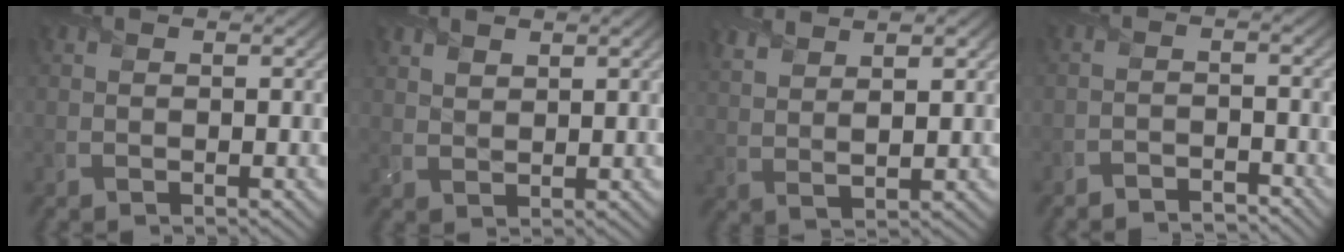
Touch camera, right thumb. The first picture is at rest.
{"total": 2.2, "force": [1.8, 1.0, 0.9], "torque": [-0.023, -0.001, 0.043]}
{"total": 6.6, "force": [4.6, 2.0, 4.3], "torque": [-0.086, 0.004, 0.077]}
{"total": 2.9, "force": [-2.7, 0.5, 0.8], "torque": [-0.009, 0.001, -0.047]}